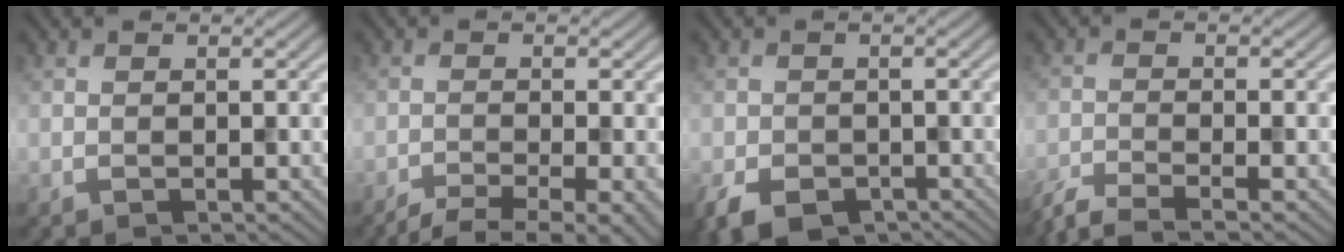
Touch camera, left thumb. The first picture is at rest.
{"total": 6.8, "force": [-5.1, 1.3, 4.3], "torque": [-0.062, -0.015, -0.080]}
{"total": 5.2, "force": [-3.2, 3.3, 2.6], "torque": [-0.049, -0.017, -0.058]}
{"total": 5.2, "force": [-4.3, 0.7, 3.0], "torque": [-0.054, -0.009, -0.089]}